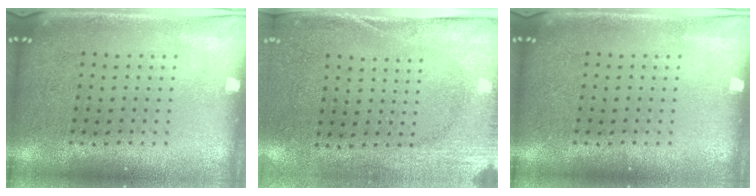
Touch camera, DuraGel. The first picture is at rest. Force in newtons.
{"total": 2.7, "press": 2.1, "slide": 1.7}
{"total": 0.0}